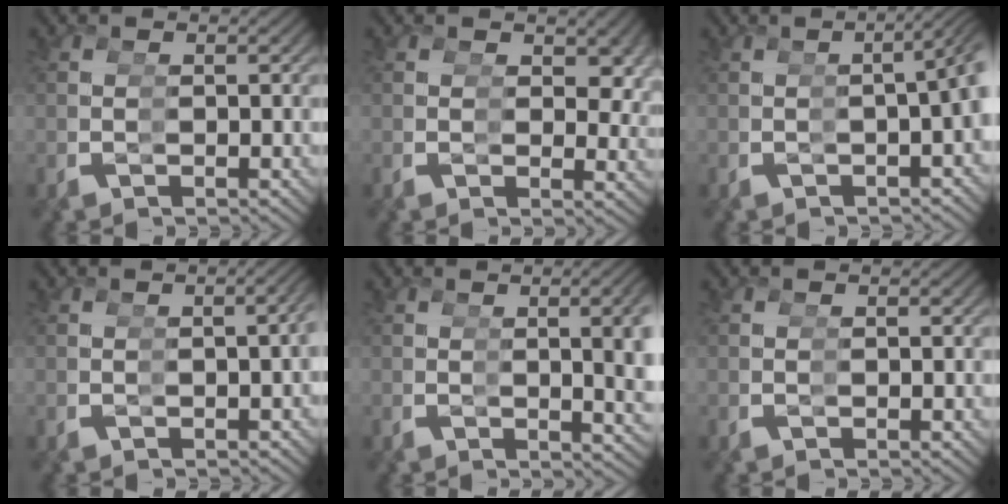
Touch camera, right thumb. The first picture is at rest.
{"total": 2.6, "force": [1.5, 1.5, 1.5], "torque": [-0.015, -0.012, 0.022]}
{"total": 5.0, "force": [0.2, 1.9, 4.6], "torque": [-0.053, 0.025, -0.007]}
{"total": 2.3, "force": [-0.3, 0.6, 2.2], "torque": [-0.030, 0.007, -0.003]}
{"total": 4.7, "force": [0.4, 1.2, 4.6], "torque": [-0.051, 0.005, 0.010]}
{"total": 0.0}